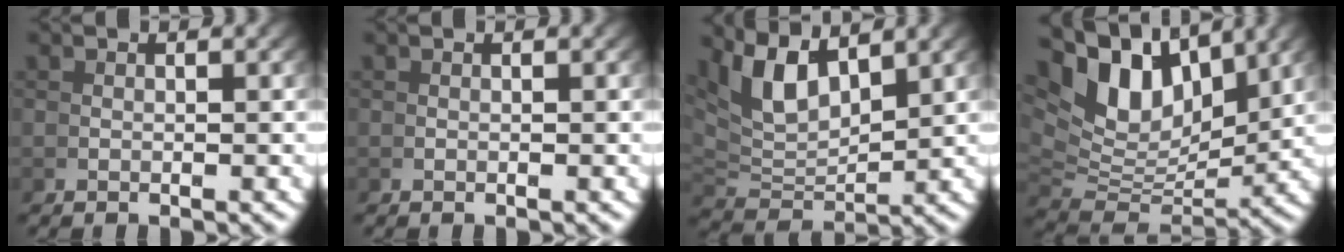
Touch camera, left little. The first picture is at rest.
{"total": 0.0}
{"total": 7.7, "force": [3.3, 4.5, 5.4], "torque": [-0.114, -0.011, 0.068]}
{"total": 10.8, "force": [4.1, 6.7, 7.4], "torque": [-0.141, 0.000, 0.072]}